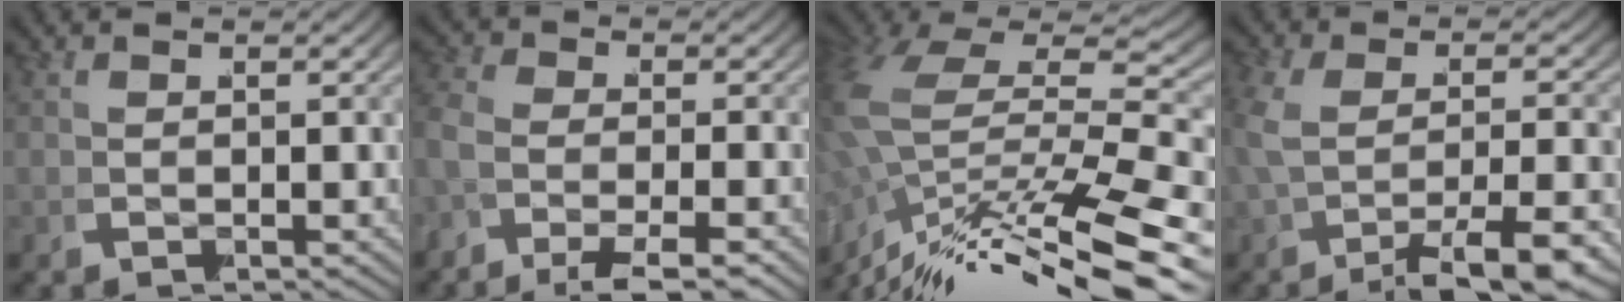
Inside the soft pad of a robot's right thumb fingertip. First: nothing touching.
{"total": 3.7, "force": [-2.5, 1.6, 2.2], "torque": [-0.045, -0.006, -0.045]}
{"total": 11.7, "force": [-2.9, 7.0, 8.9], "torque": [-0.180, -0.033, -0.026]}
{"total": 5.3, "force": [-2.6, 1.7, 4.3], "torque": [-0.072, -0.003, -0.034]}